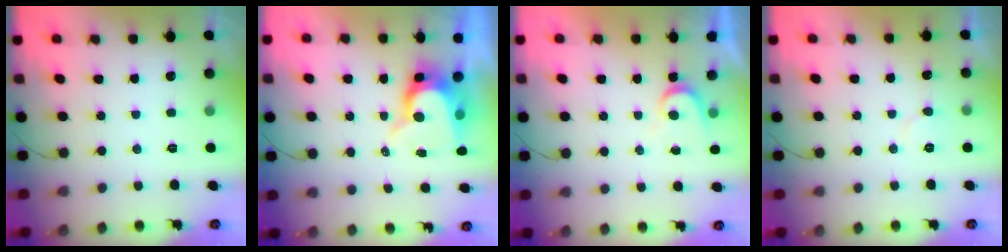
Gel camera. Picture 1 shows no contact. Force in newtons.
{"total": 9.8, "press": 9.7, "slide": 1.1}
{"total": 4.0, "press": 3.9, "slide": 0.5}
{"total": 3.8, "press": 3.8, "slide": 0.2}